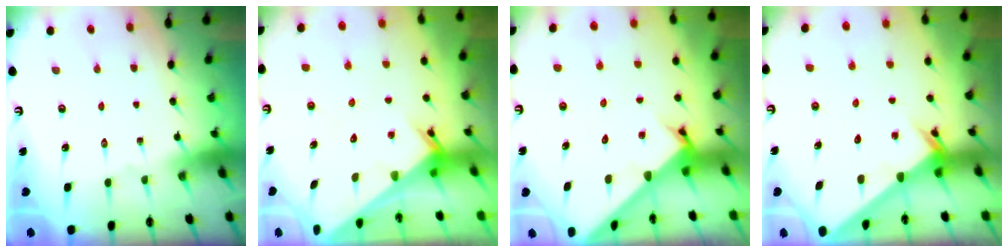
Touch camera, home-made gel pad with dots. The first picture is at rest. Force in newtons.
{"total": 3.3, "press": 3.2, "slide": 0.2}
{"total": 2.7, "press": 2.7, "slide": 0.2}
{"total": 2.5, "press": 2.5, "slide": 0.2}